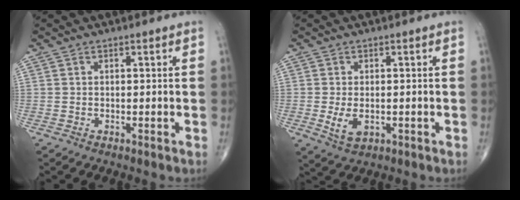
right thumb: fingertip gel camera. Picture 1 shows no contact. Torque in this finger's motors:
{"motor_torque": [-0.26, 0.29, 0.26, 0.19, 0.11]}